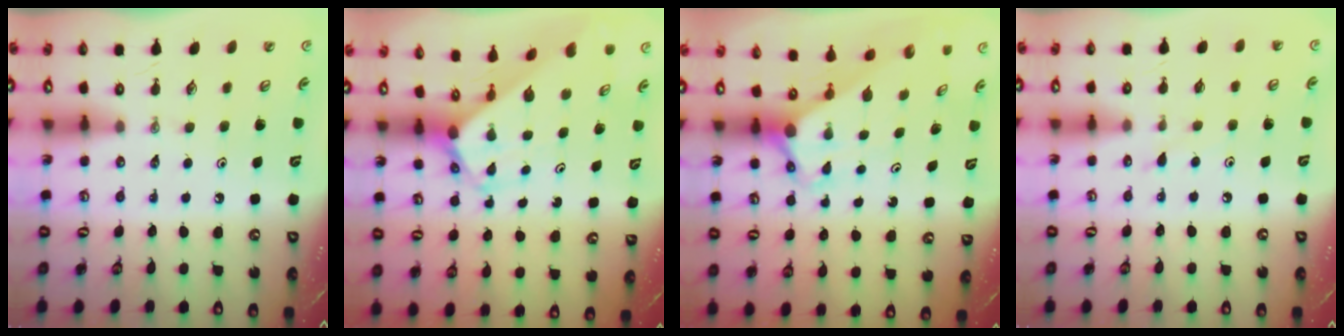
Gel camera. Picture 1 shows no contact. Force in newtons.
{"total": 2.8, "press": 2.8, "slide": 0.3}
{"total": 2.9, "press": 2.9, "slide": 0.3}
{"total": 5.0, "press": 5.0, "slide": 0.5}